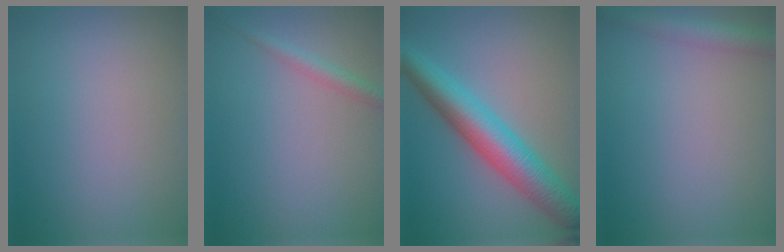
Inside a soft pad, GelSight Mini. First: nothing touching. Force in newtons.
{"total": 1.5, "press": 1.5, "slide": 0.1}
{"total": 7.0, "press": 7.0, "slide": 0.0}
{"total": 2.8, "press": 2.8, "slide": 0.2}